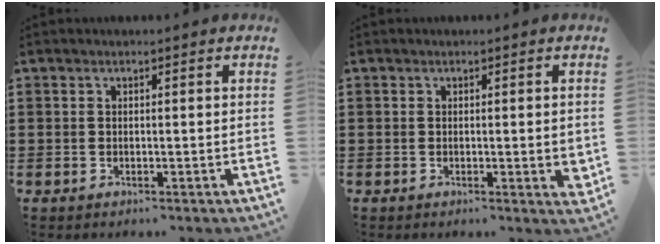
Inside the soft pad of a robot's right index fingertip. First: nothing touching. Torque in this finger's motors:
{"motor_torque": [0.13, 0.49, 0.04, 0.02]}